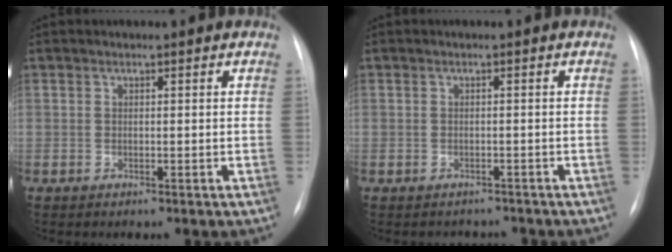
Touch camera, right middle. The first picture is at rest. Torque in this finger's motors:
{"motor_torque": [-0.03, -0.14, -0.03, -0.07]}